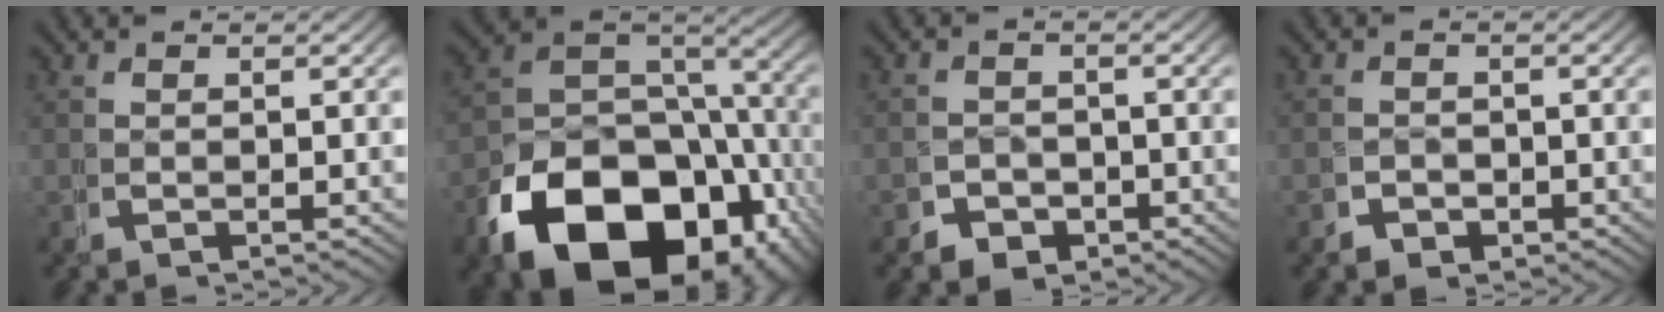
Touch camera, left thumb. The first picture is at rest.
{"total": 19.3, "force": [-6.8, 12.6, 13.0], "torque": [-0.239, -0.068, -0.085]}
{"total": 4.1, "force": [-2.3, 3.1, 1.3], "torque": [-0.012, -0.018, -0.037]}
{"total": 2.2, "force": [-1.2, 1.7, 0.6], "torque": [-0.005, -0.009, -0.021]}